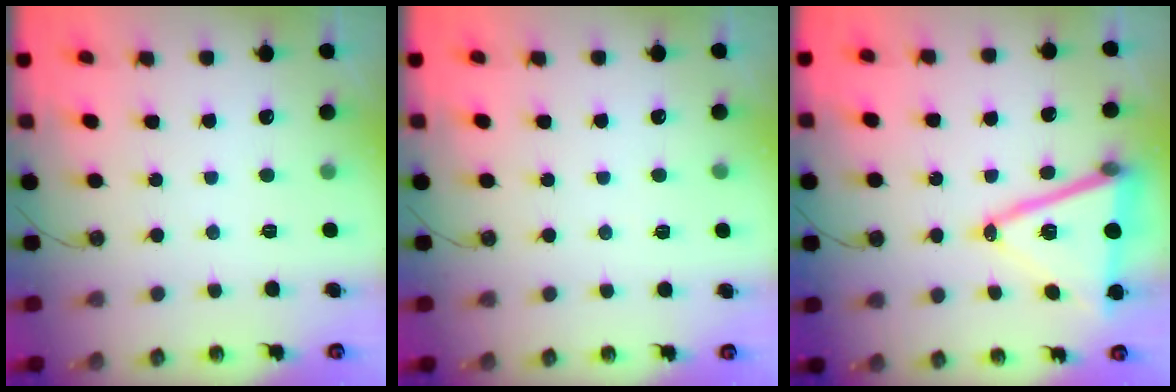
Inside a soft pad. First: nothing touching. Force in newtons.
{"total": 2.8, "press": 2.2, "slide": 1.6}
{"total": 17.2, "press": 16.8, "slide": 3.6}